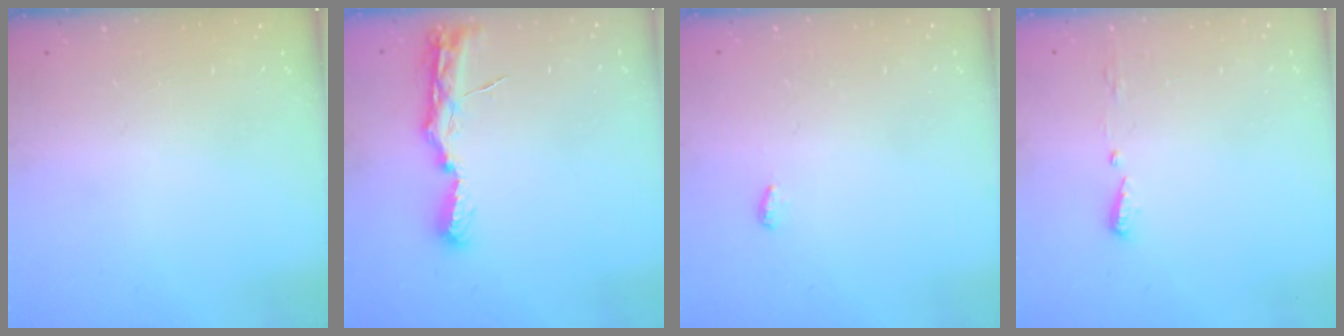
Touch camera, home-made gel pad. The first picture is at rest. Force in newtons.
{"total": 7.7, "press": 7.7, "slide": 0.8}
{"total": 3.6, "press": 3.6, "slide": 0.4}
{"total": 4.7, "press": 4.7, "slide": 0.4}